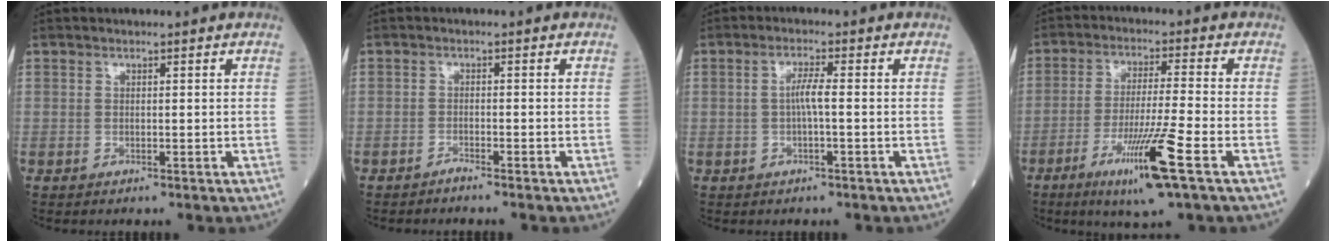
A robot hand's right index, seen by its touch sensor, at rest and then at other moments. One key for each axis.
{"total": 1.2, "fx": -1.2, "fy": -0.2, "fz": 0.2, "tx": -0.004, "ty": 0.000, "tz": -0.022}
{"total": 2.6, "fx": -0.3, "fy": 0.0, "fz": 2.6, "tx": -0.049, "ty": 0.004, "tz": -0.006}
{"total": 10.8, "fx": -5.2, "fy": -0.9, "fz": 9.4, "tx": -0.176, "ty": -0.025, "tz": -0.095}